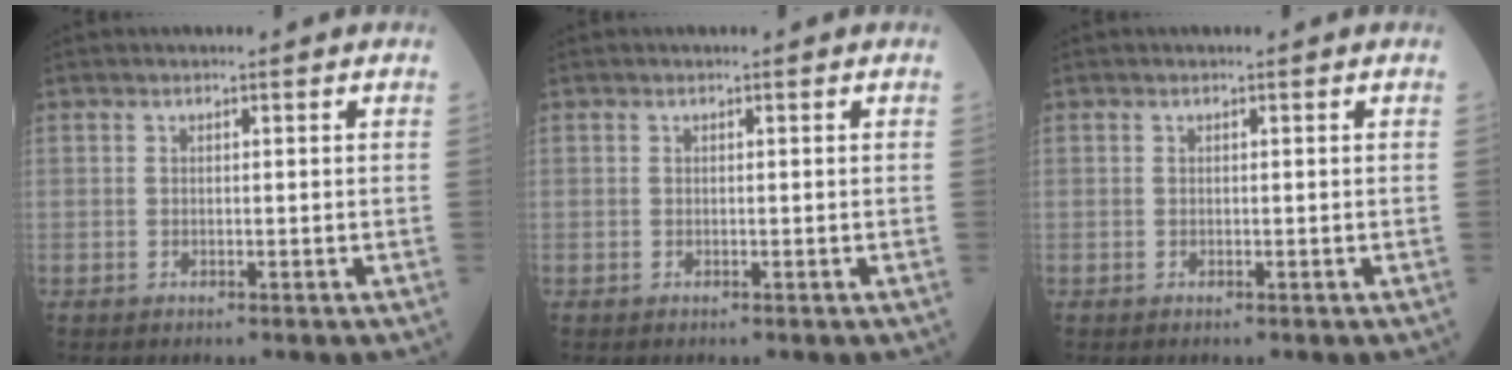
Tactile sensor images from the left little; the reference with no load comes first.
{"total": 0.0}
{"total": 0.0}